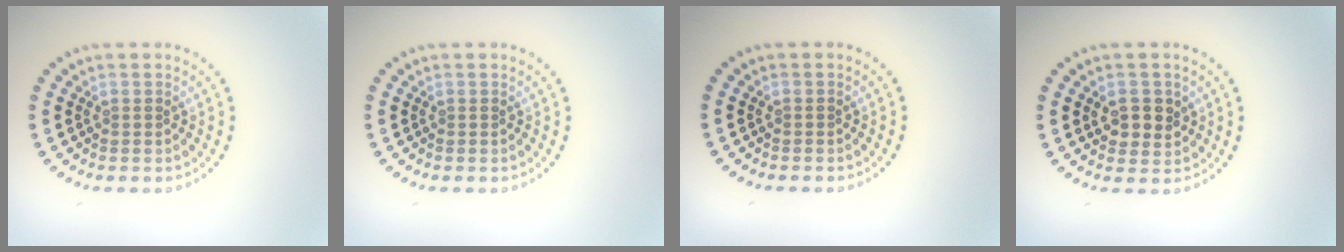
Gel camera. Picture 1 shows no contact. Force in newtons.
{"total": 0.0}
{"total": 0.0}
{"total": 2.5, "press": 2.4, "slide": 0.6}